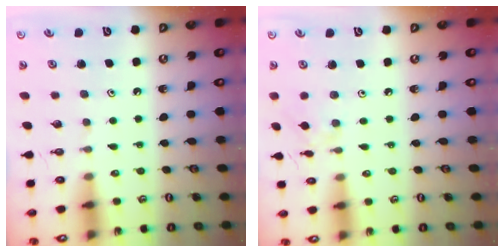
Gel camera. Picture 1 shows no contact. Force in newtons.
{"total": 1.2, "press": 1.2, "slide": 0.3}